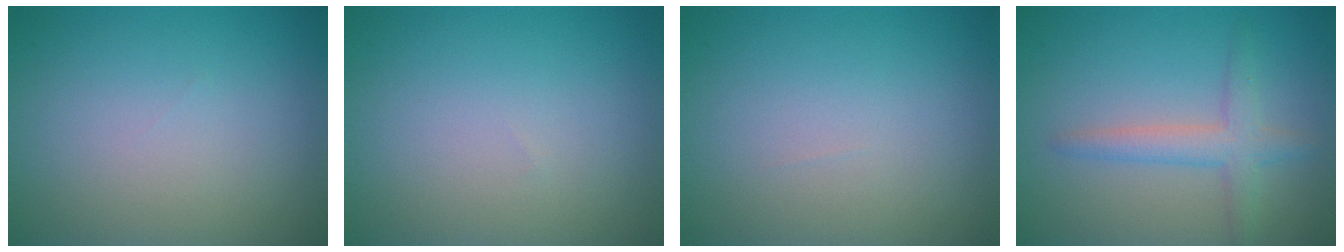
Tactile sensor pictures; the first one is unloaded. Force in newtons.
{"total": 0.0}
{"total": 0.0}
{"total": 2.9, "press": 2.9, "slide": 0.2}